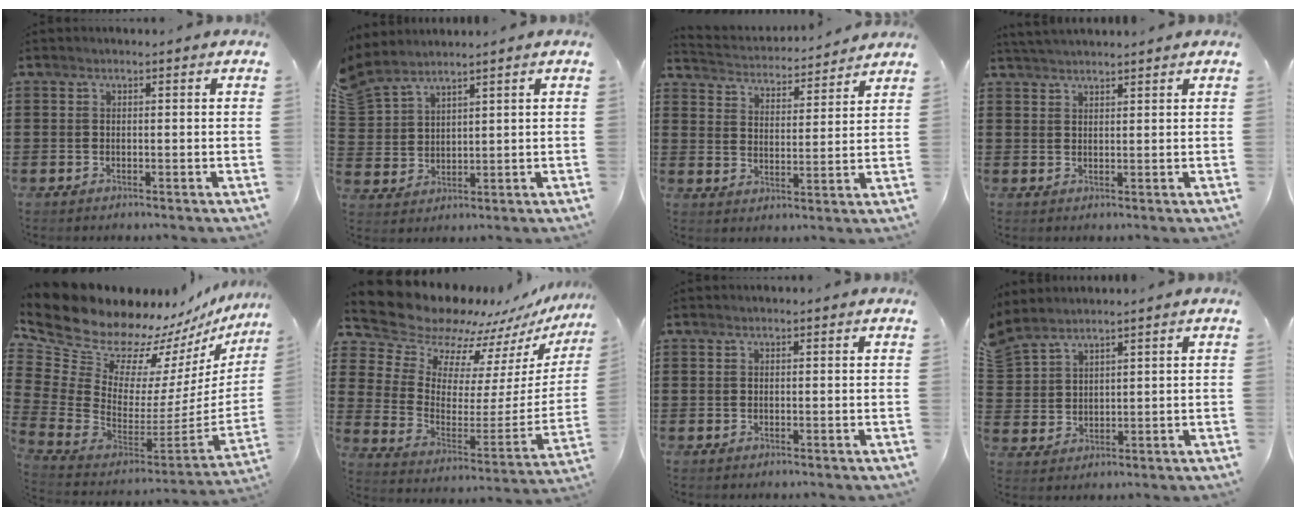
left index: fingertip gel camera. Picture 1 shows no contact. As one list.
[{"total": 3.6, "force": [3.3, 1.4, 0.3], "torque": [-0.026, -0.013, 0.059]}, {"total": 3.4, "force": [3.4, 0.0, -0.3], "torque": [-0.018, -0.029, 0.052]}, {"total": 2.2, "force": [2.2, -0.1, 0.3], "torque": [-0.011, 0.000, 0.042]}, {"total": 11.7, "force": [10.1, 5.5, 2.3], "torque": [-0.116, -0.104, 0.181]}, {"total": 11.7, "force": [11.0, 3.6, 1.5], "torque": [-0.091, -0.090, 0.195]}, {"total": 0.0}, {"total": 3.2, "force": [2.9, 1.4, 0.3], "torque": [-0.022, -0.007, 0.053]}]